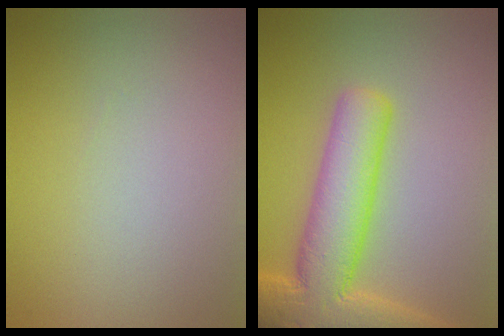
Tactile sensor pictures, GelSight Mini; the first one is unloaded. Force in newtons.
{"total": 9.7, "press": 9.7, "slide": 0.6}